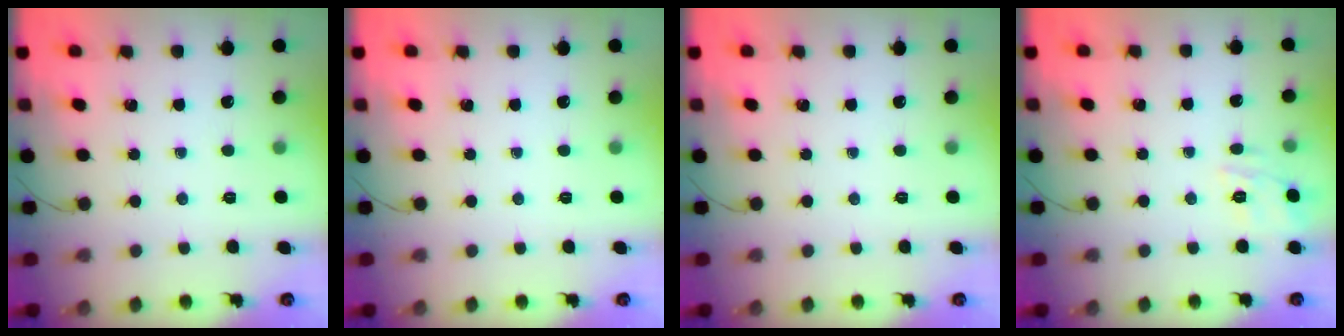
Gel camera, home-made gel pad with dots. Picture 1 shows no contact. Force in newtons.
{"total": 0.0}
{"total": 0.0}
{"total": 4.7, "press": 4.5, "slide": 1.4}